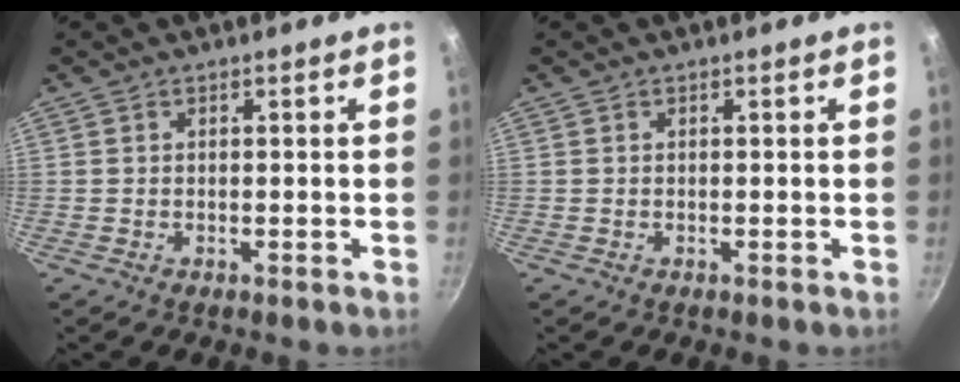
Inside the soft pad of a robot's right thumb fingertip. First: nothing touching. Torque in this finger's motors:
{"motor_torque": [-0.38, 0.40, 0.00, 0.00, 0.00]}